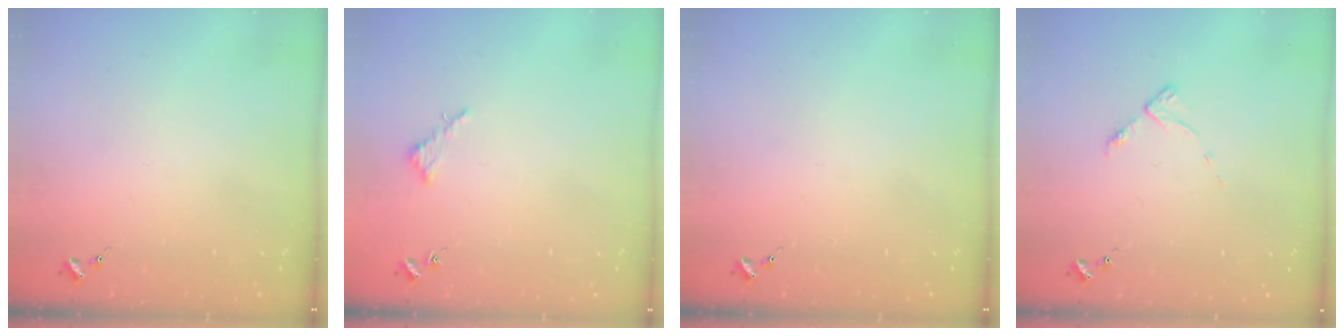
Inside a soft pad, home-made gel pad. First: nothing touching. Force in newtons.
{"total": 2.6, "press": 2.6, "slide": 0.2}
{"total": 0.0}
{"total": 4.4, "press": 4.3, "slide": 0.7}